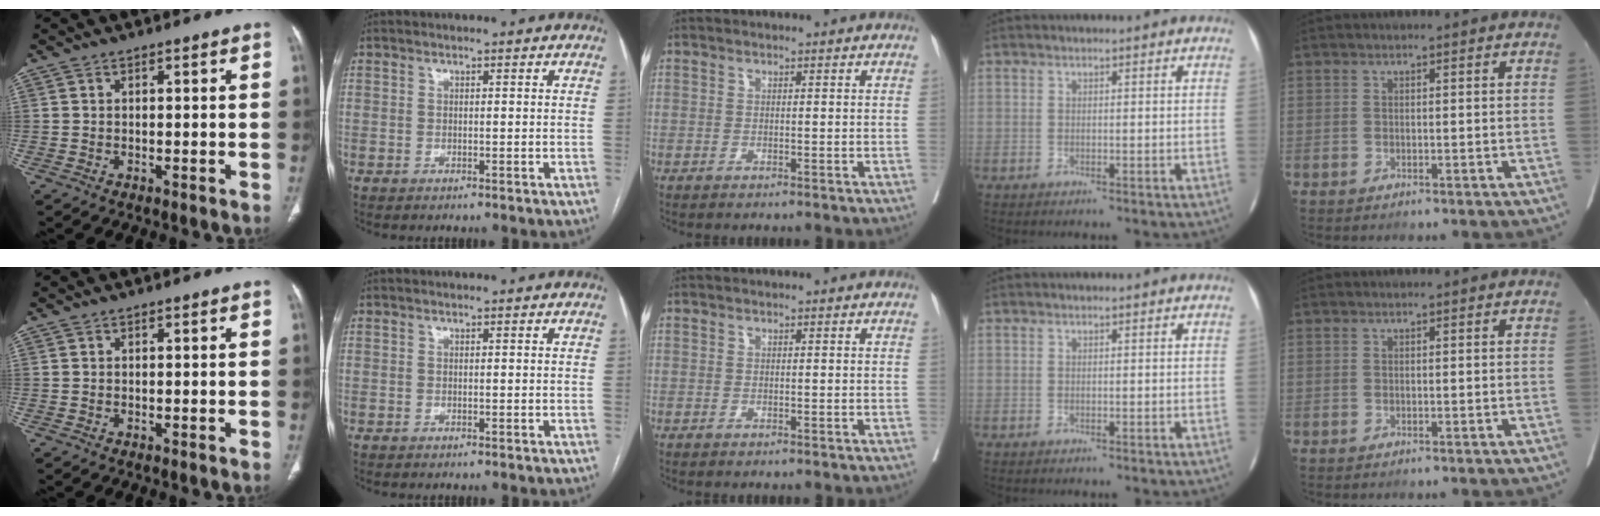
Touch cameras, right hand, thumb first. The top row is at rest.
{}